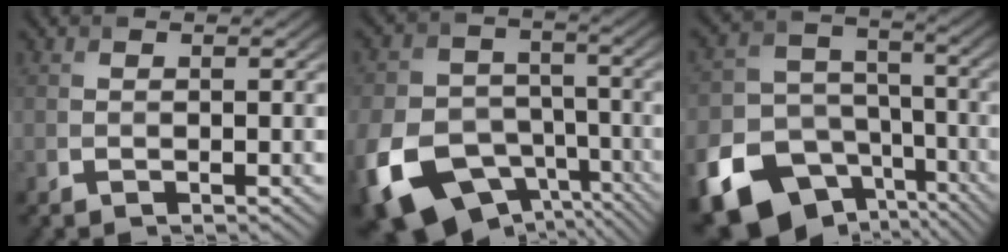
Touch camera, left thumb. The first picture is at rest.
{"total": 17.0, "force": [-8.0, 12.0, 9.0], "torque": [-0.245, -0.061, -0.127]}
{"total": 19.7, "force": [-10.9, 14.7, 7.4], "torque": [-0.186, -0.086, -0.166]}